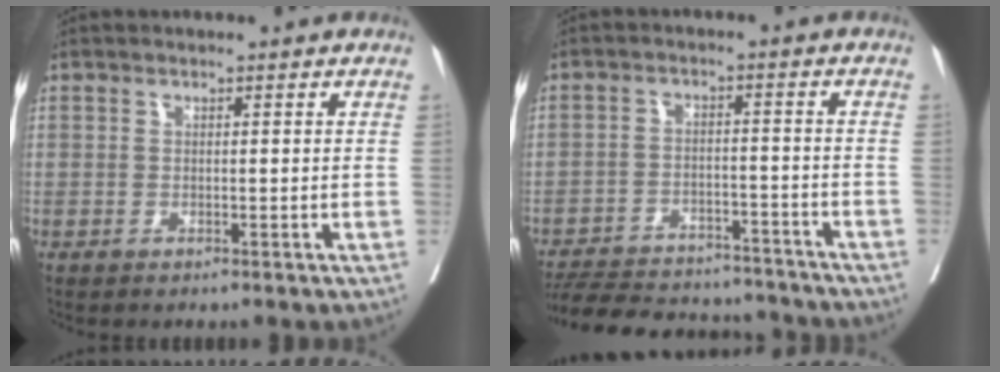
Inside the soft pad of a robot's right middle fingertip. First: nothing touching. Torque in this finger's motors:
{"motor_torque": [1.00, -1.14, 0.23, 0.08]}